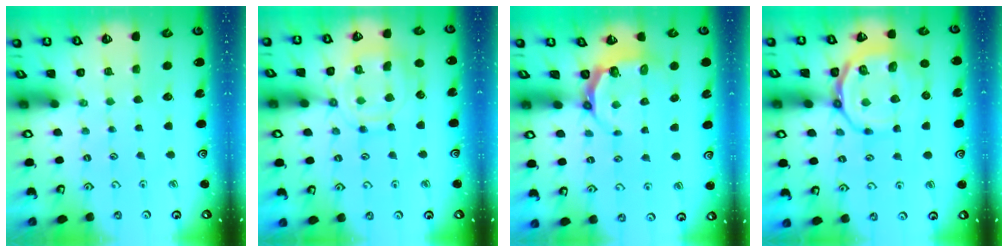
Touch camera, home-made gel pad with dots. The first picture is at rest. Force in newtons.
{"total": 11.6, "press": 11.5, "slide": 0.9}
{"total": 5.0, "press": 4.1, "slide": 2.9}
{"total": 15.1, "press": 14.9, "slide": 2.1}